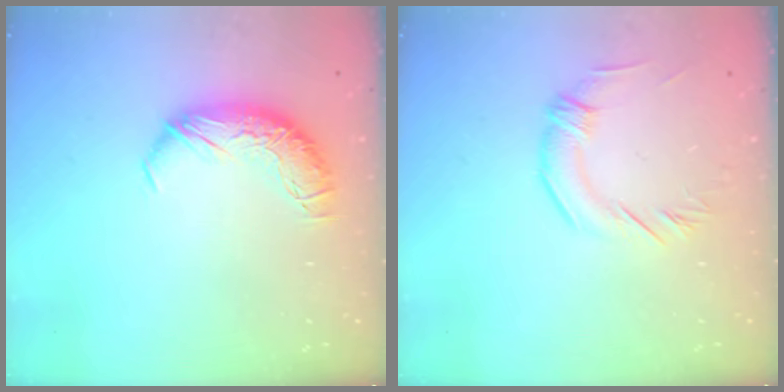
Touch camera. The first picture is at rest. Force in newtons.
{"total": 2.3, "press": 1.9, "slide": 1.4}